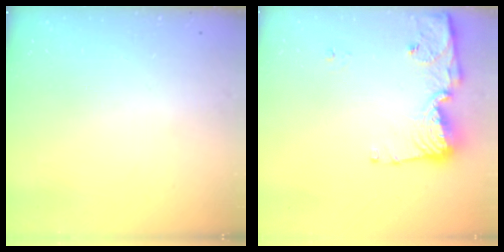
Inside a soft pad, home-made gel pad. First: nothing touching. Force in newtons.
{"total": 11.7, "press": 11.6, "slide": 1.1}